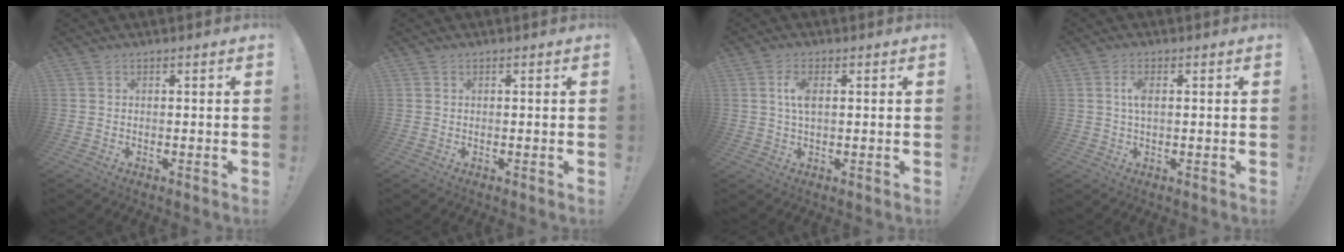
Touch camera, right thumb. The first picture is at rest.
{"total": 0.0}
{"total": 4.5, "force": [0.8, 1.9, 4.0], "torque": [-0.071, -0.003, 0.008]}
{"total": 3.5, "force": [0.4, 1.4, 3.2], "torque": [-0.049, 0.000, 0.002]}